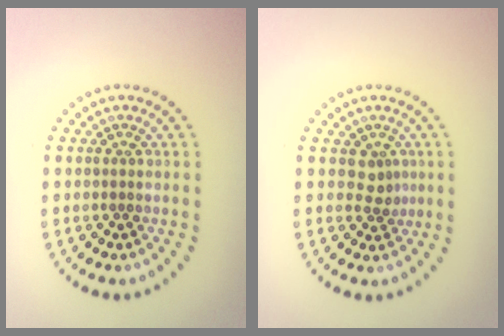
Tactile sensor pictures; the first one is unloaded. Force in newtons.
{"total": 1.8, "press": 1.3, "slide": 1.3}